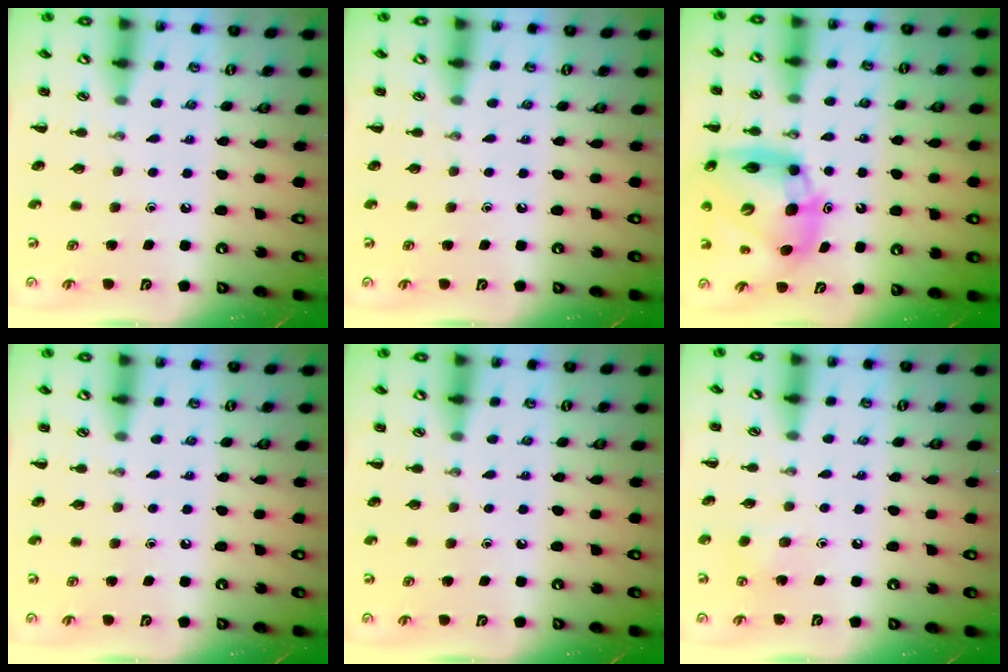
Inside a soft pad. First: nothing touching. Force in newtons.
{"total": 0.0}
{"total": 15.5, "press": 14.8, "slide": 4.5}
{"total": 0.0}
{"total": 0.0}
{"total": 6.3, "press": 6.1, "slide": 1.6}